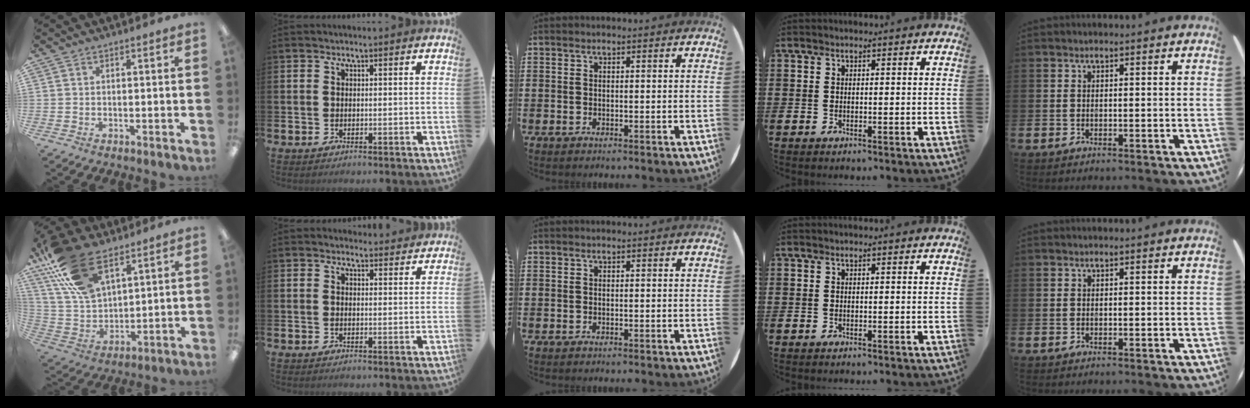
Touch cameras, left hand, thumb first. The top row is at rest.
{"thumb": {"total": 21.2, "force": [12.5, 11.2, 13.1], "torque": [-0.293, -0.047, 0.229]}, "index": {"total": 1.8, "force": [1.7, 0.7, 0.0], "torque": [0.004, -0.004, 0.028]}}